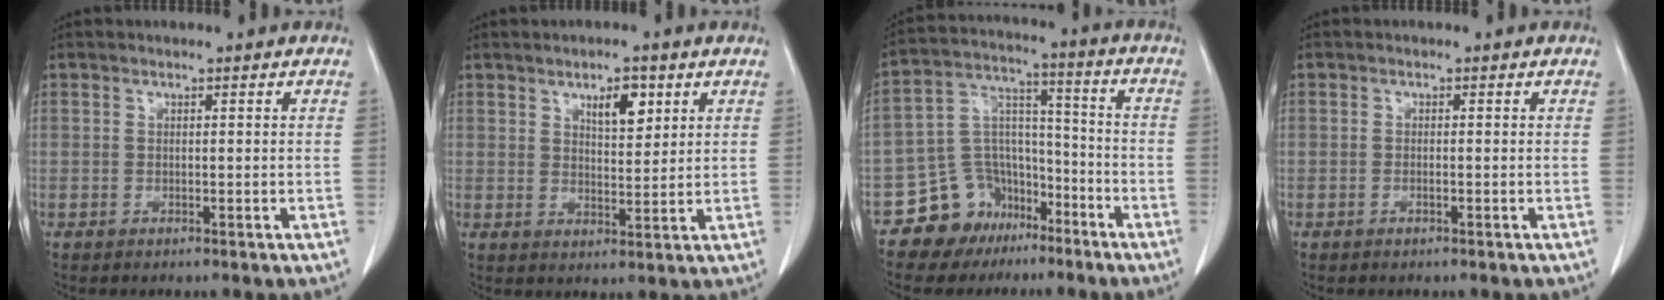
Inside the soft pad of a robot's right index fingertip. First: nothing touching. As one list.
[{"total": 5.1, "force": [2.6, 1.9, 3.9], "torque": [-0.066, -0.001, 0.046]}, {"total": 11.1, "force": [-7.2, 8.2, 2.1], "torque": [-0.040, 0.073, -0.114]}, {"total": 0.6, "force": [-0.3, 0.1, 0.5], "torque": [-0.011, 0.001, -0.005]}]